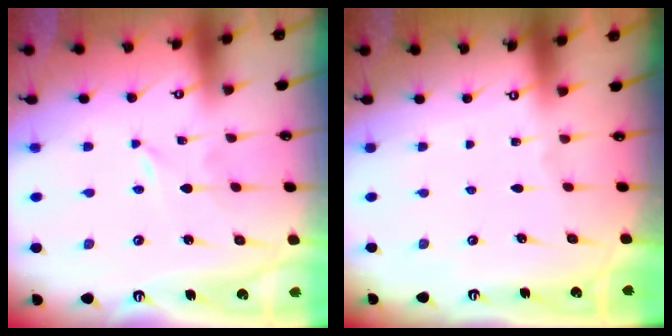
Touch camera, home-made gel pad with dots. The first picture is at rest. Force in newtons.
{"total": 0.0}